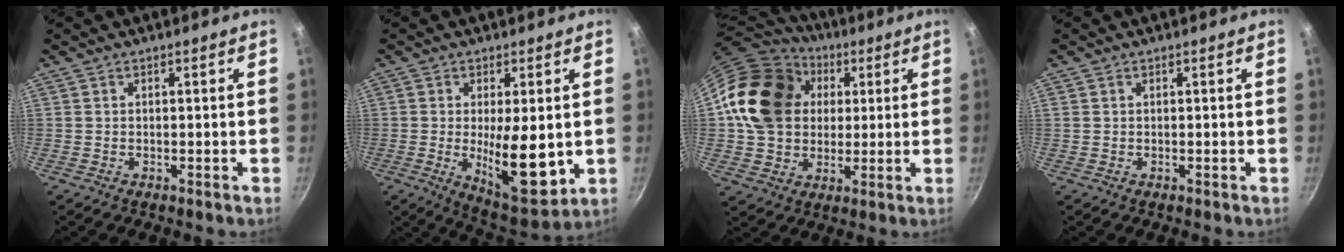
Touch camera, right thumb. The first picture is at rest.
{"total": 13.2, "force": [-0.7, 4.8, 12.2], "torque": [-0.173, -0.024, 0.003]}
{"total": 21.2, "force": [4.1, 17.1, 11.9], "torque": [-0.187, 0.026, 0.069]}
{"total": 0.0}